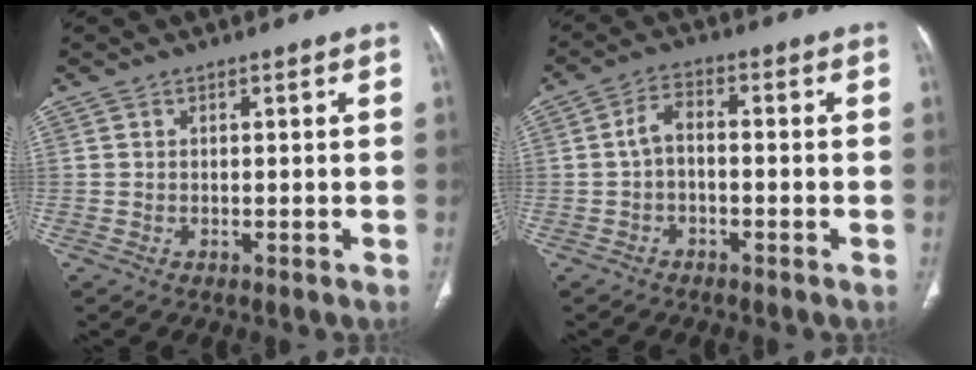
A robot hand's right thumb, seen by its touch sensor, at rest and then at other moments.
{"total": 11.4, "force": [-2.5, 5.7, 9.5], "torque": [-0.179, 0.061, -0.055]}